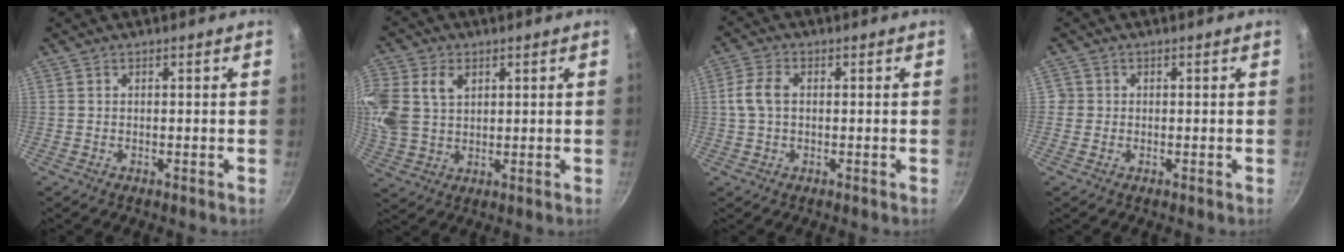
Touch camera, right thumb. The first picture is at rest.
{"total": 15.5, "force": [4.5, 11.2, 9.8], "torque": [-0.248, 0.015, 0.095]}
{"total": 4.8, "force": [0.4, 3.0, 3.7], "torque": [-0.086, 0.012, 0.004]}
{"total": 1.6, "force": [0.0, 1.6, 0.0], "torque": [0.009, 0.006, -0.004]}